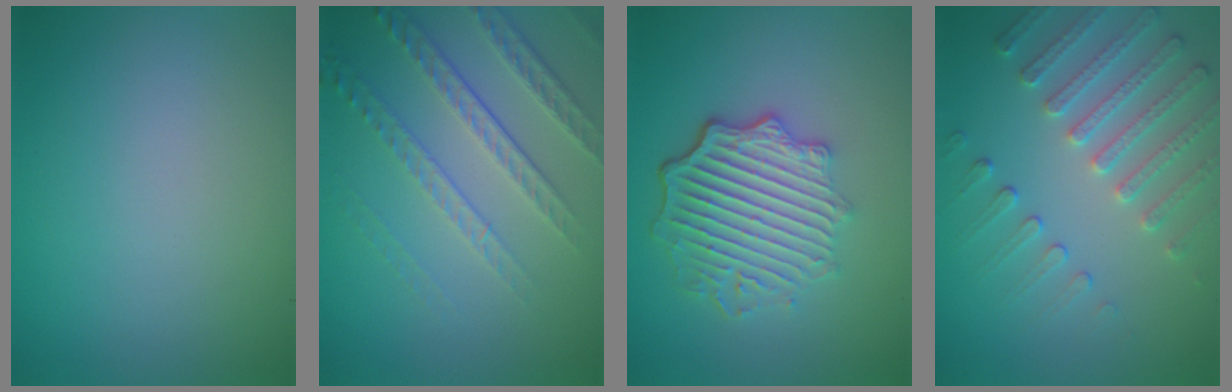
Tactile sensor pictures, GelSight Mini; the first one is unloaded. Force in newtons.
{"total": 5.0, "press": 3.5, "slide": 3.7}
{"total": 5.9, "press": 4.5, "slide": 3.9}
{"total": 3.8, "press": 3.6, "slide": 1.2}